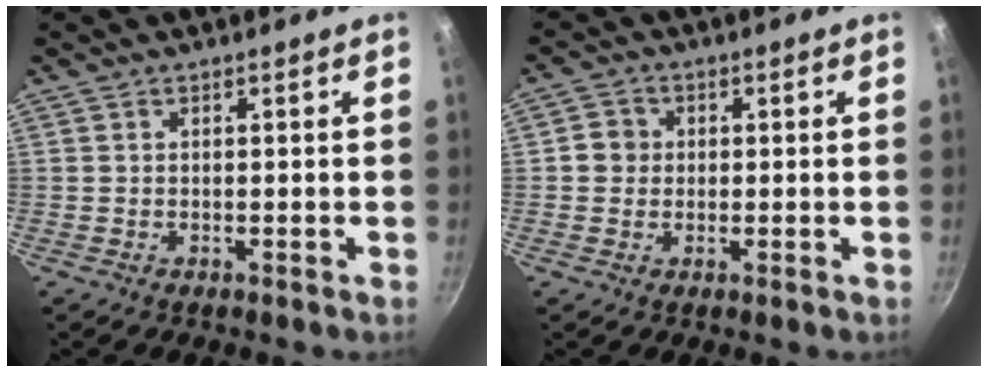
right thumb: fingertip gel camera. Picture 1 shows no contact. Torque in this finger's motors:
{"motor_torque": [0.05, 0.18, 0.33, -0.21, -0.01]}